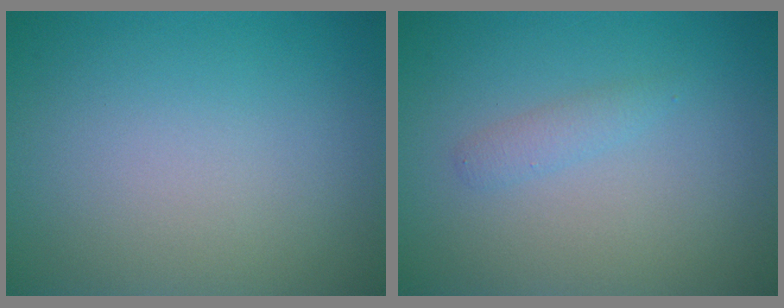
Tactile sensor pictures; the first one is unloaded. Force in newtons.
{"total": 1.1, "press": 1.1, "slide": 0.1}